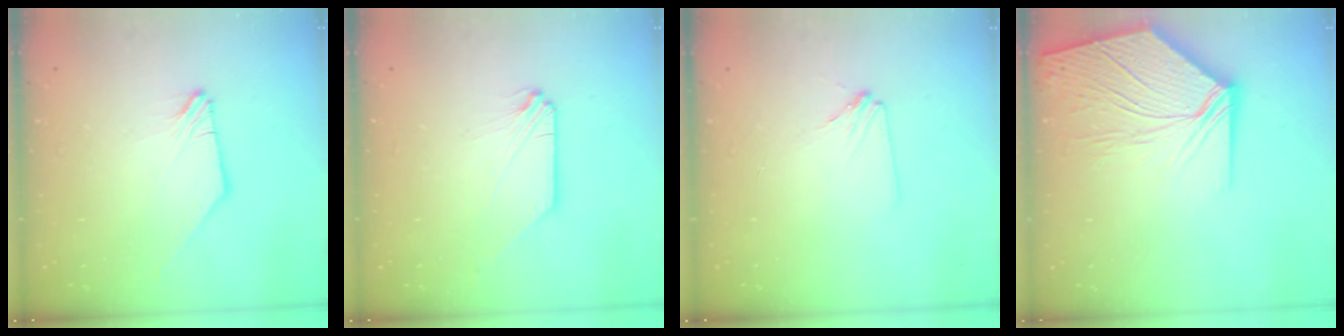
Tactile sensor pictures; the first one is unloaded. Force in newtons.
{"total": 0.0}
{"total": 2.7, "press": 2.6, "slide": 0.4}
{"total": 16.2, "press": 16.0, "slide": 2.6}